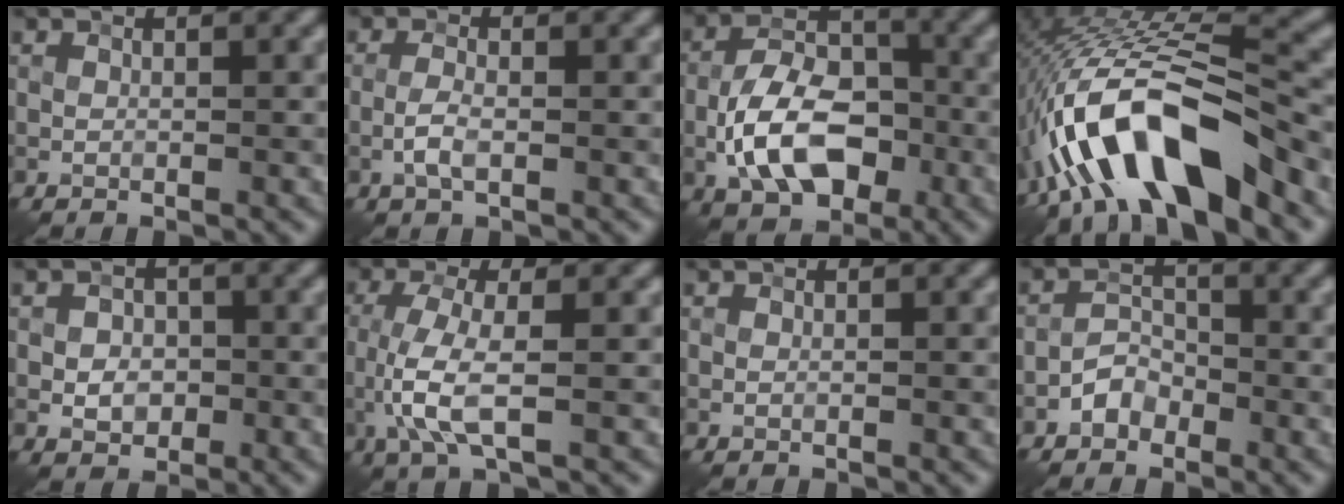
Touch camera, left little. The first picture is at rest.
{"total": 2.0, "force": [-0.7, 0.6, 1.7], "torque": [-0.037, 0.002, -0.018]}
{"total": 8.9, "force": [-2.8, 5.2, 6.7], "torque": [-0.126, 0.011, -0.056]}
{"total": 12.5, "force": [-6.2, 4.3, 10.0], "torque": [-0.183, 0.015, -0.112]}
{"total": 2.5, "force": [-0.5, 2.0, 1.4], "torque": [-0.017, 0.000, -0.012]}
{"total": 4.7, "force": [-0.7, 1.4, 4.5], "torque": [-0.105, -0.006, -0.015]}
{"total": 0.0}
{"total": 2.2, "force": [-1.4, 1.4, 0.9], "torque": [-0.011, 0.011, -0.029]}